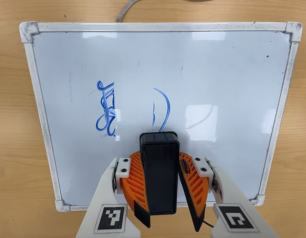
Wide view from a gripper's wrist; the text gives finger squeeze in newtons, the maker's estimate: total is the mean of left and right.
{"total": 10.3, "left": 10.4, "right": 10.2}